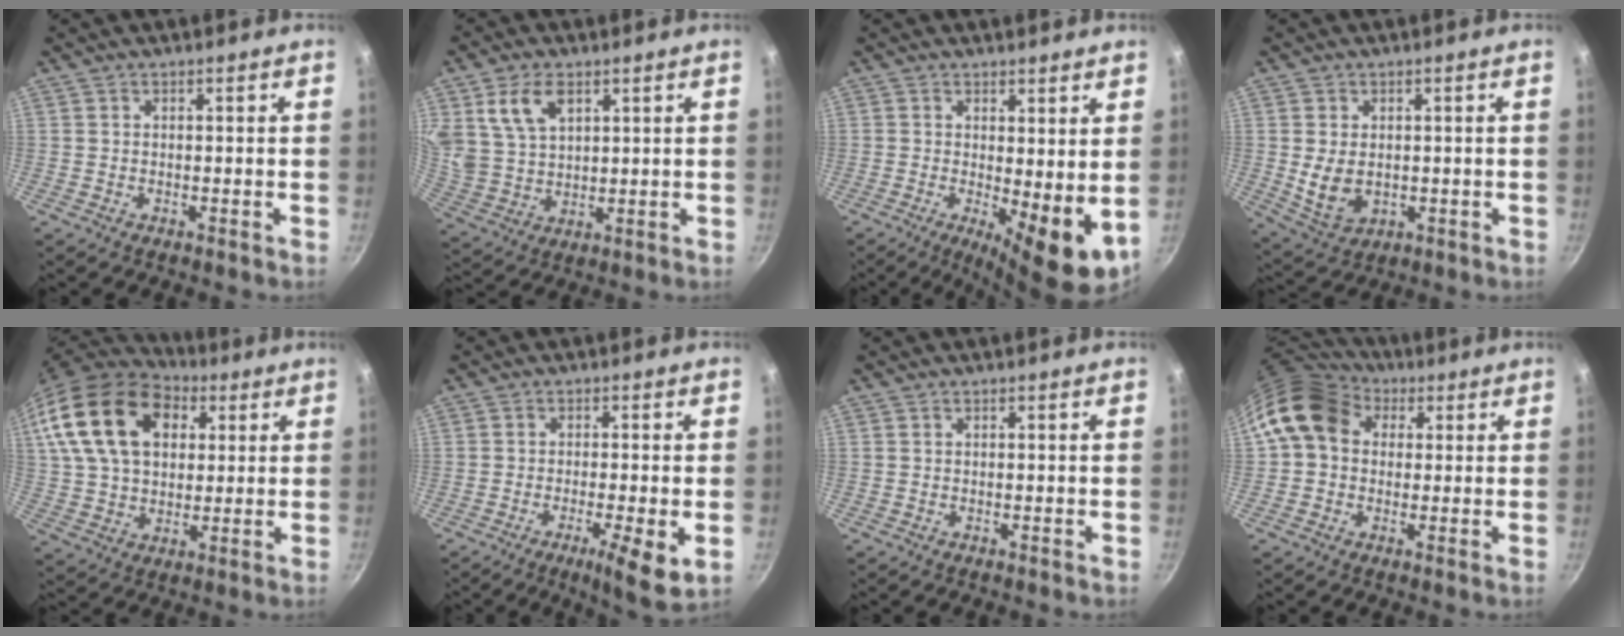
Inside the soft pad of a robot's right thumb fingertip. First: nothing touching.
{"total": 9.6, "force": [4.3, 6.0, 6.1], "torque": [-0.103, -0.016, 0.095]}
{"total": 9.0, "force": [0.3, 3.1, 8.5], "torque": [-0.109, -0.018, 0.010]}
{"total": 7.2, "force": [0.0, 5.1, 5.1], "torque": [-0.086, -0.012, 0.016]}
{"total": 22.1, "force": [7.9, 14.7, 14.4], "torque": [-0.248, 0.004, 0.137]}
{"total": 7.9, "force": [-2.5, 1.3, 7.3], "torque": [-0.120, -0.001, -0.037]}
{"total": 0.0}
{"total": 12.6, "force": [2.9, 10.1, 6.9], "torque": [-0.105, 0.025, 0.033]}